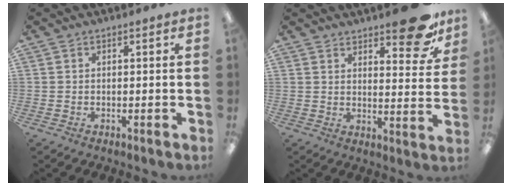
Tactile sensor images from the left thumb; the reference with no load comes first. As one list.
[{"total": 13.0, "force": [9.4, 5.0, 7.5], "torque": [-0.079, -0.059, 0.157]}]